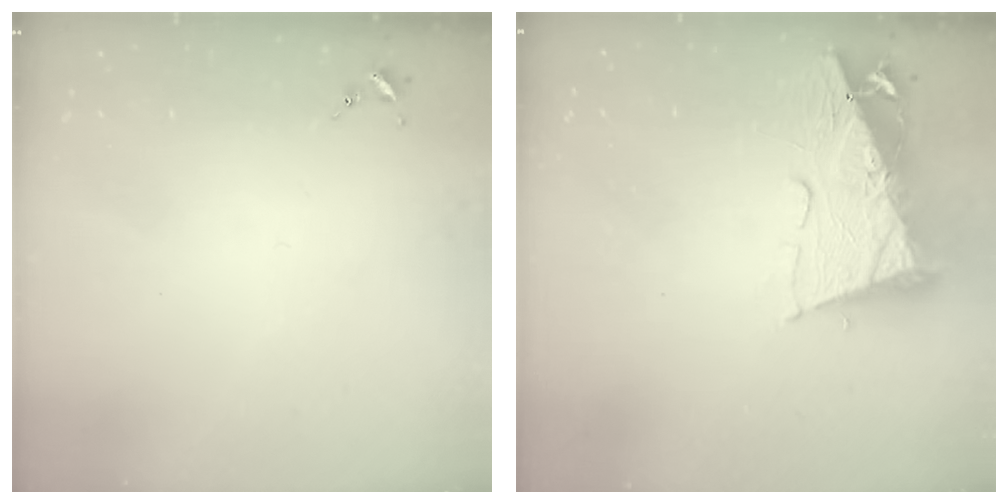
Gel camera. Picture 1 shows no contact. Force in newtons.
{"total": 12.5, "press": 12.4, "slide": 1.3}